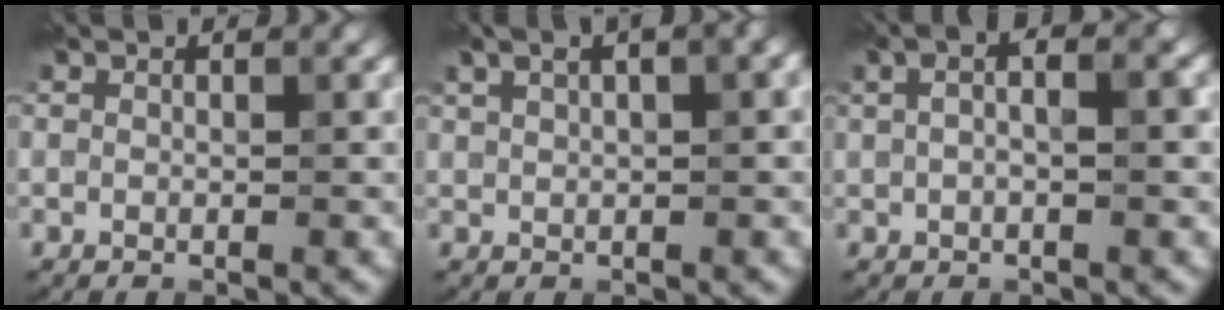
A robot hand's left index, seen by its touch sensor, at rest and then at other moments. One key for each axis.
{"total": 4.4, "fx": 2.5, "fy": 1.4, "fz": 3.3, "tx": -0.063, "ty": 0.019, "tz": 0.043}
{"total": 5.1, "fx": 1.5, "fy": 2.4, "fz": 4.2, "tx": -0.052, "ty": 0.018, "tz": 0.003}